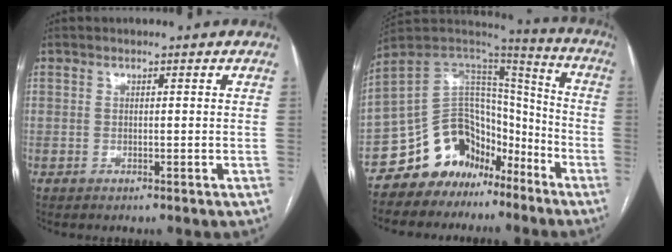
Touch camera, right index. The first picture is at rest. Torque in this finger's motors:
{"motor_torque": [0.12, -0.08, 0.01, -0.05]}